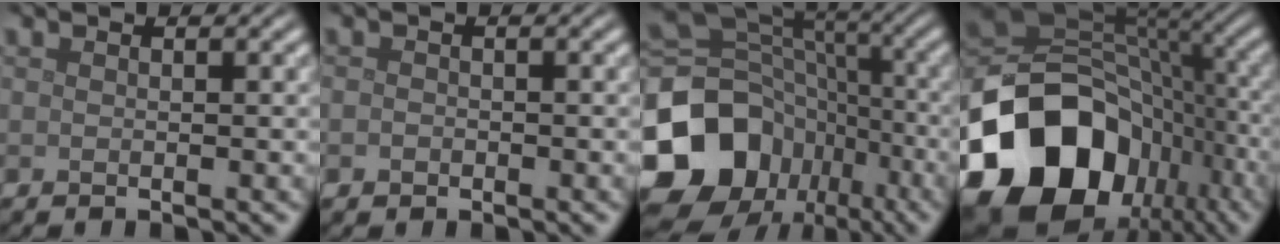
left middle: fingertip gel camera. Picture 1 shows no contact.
{"total": 0.7, "force": [-0.3, 0.5, 0.2], "torque": [-0.003, -0.003, -0.007]}
{"total": 18.5, "force": [-7.7, 14.8, 7.9], "torque": [-0.189, -0.007, -0.132]}
{"total": 17.5, "force": [-8.2, 12.8, 8.6], "torque": [-0.180, -0.034, -0.134]}